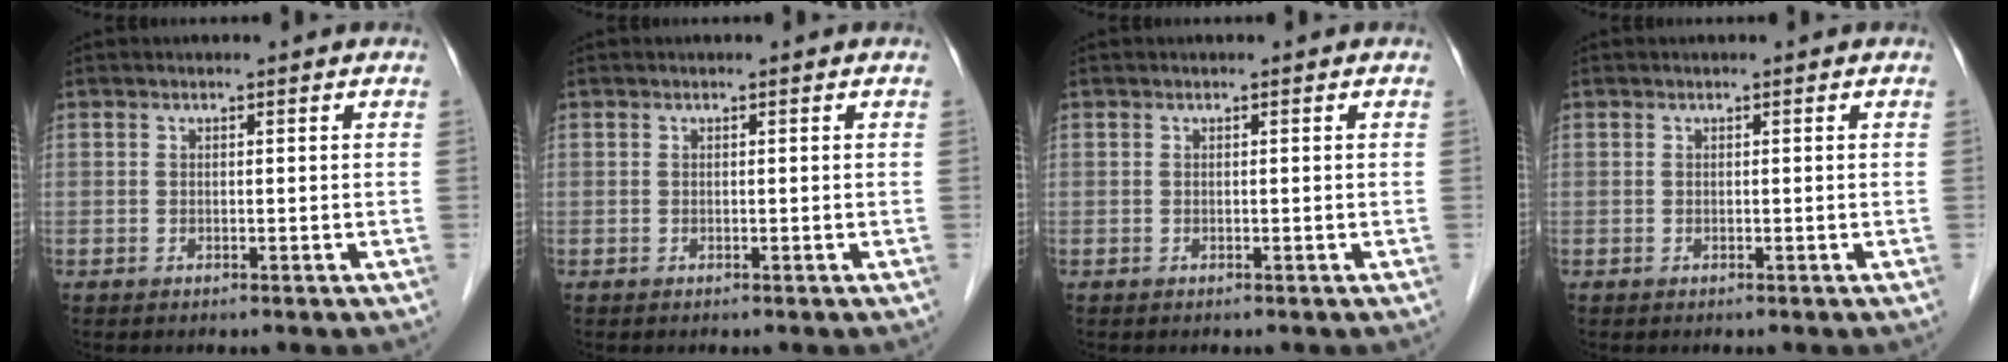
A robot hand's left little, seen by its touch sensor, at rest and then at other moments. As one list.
[{"total": 0.0}, {"total": 0.0}, {"total": 0.0}]